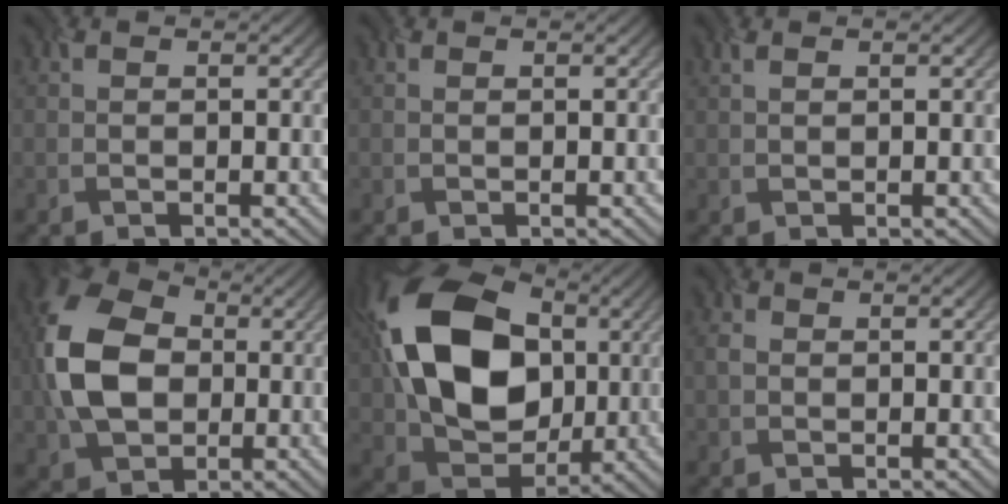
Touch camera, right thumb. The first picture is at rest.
{"total": 0.0}
{"total": 0.7, "force": [0.5, 0.2, 0.5], "torque": [-0.011, 0.002, 0.008]}
{"total": 12.1, "force": [0.1, 8.7, 8.4], "torque": [-0.213, -0.002, -0.001]}
{"total": 17.1, "force": [2.4, 12.2, 11.6], "torque": [-0.242, 0.006, 0.044]}
{"total": 0.9, "force": [0.2, 0.8, 0.5], "torque": [-0.011, 0.002, 0.002]}